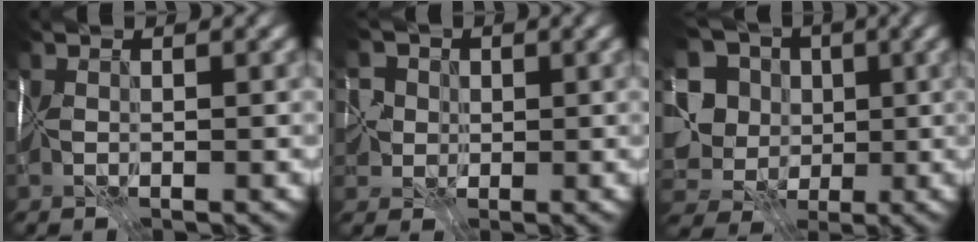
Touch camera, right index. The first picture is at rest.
{"total": 3.4, "force": [0.3, 3.2, 1.0], "torque": [-0.005, 0.011, -0.010]}
{"total": 10.1, "force": [0.2, 9.1, 4.5], "torque": [-0.104, 0.008, -0.005]}